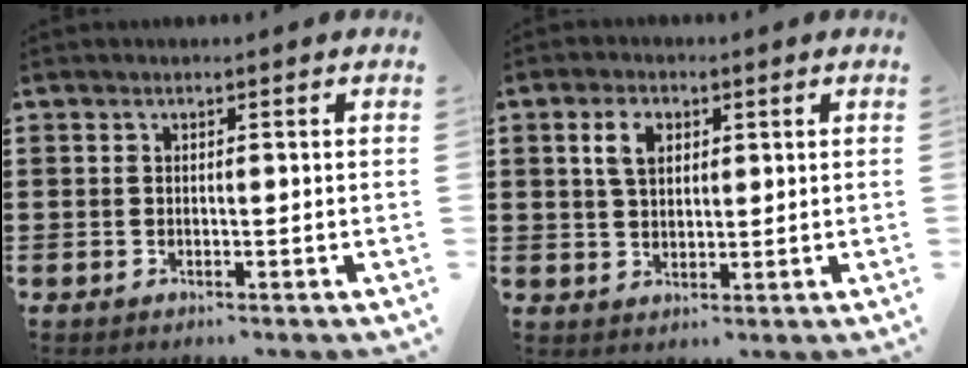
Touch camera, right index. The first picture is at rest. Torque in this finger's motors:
{"motor_torque": [1.37, 0.77, 0.45, 0.06]}